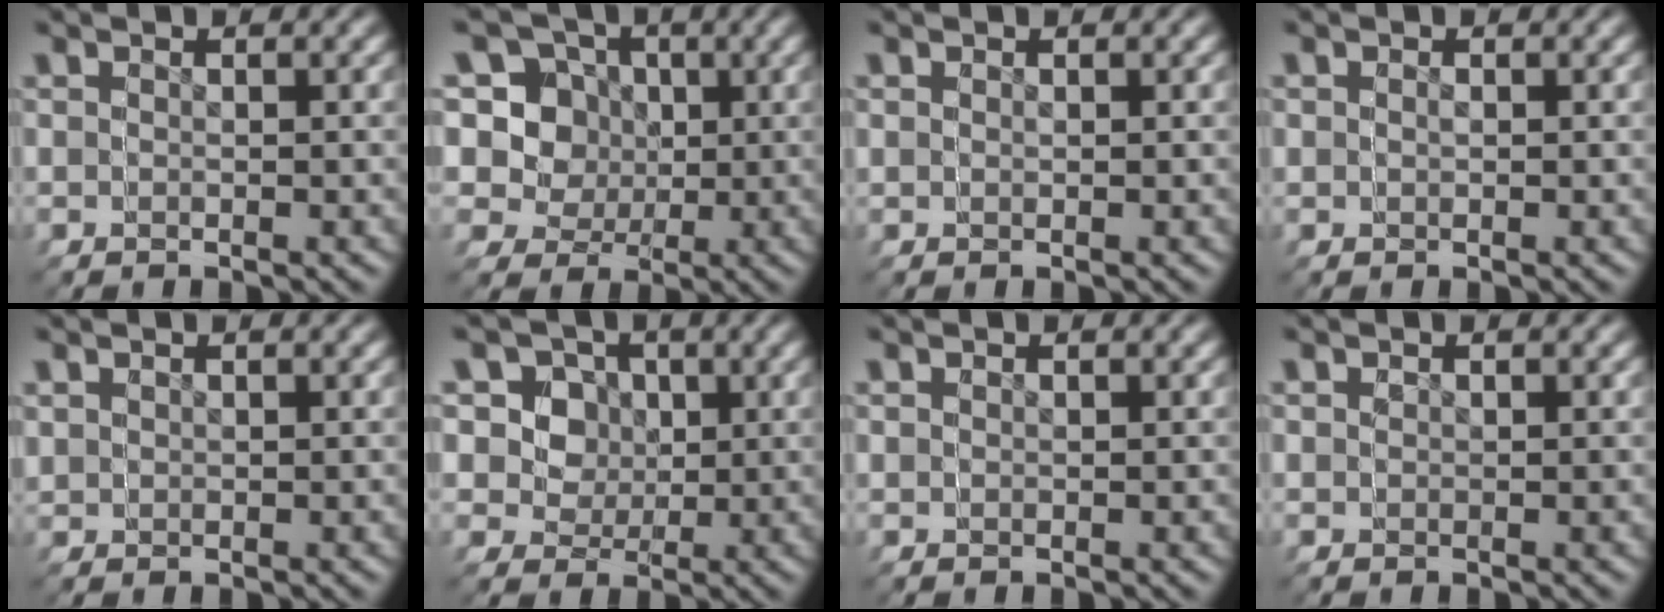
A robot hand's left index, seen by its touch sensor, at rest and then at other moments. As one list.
[{"total": 10.0, "force": [0.6, 8.8, 4.5], "torque": [-0.078, -0.034, 0.018]}, {"total": 0.6, "force": [0.2, 0.6, 0.1], "torque": [0.001, 0.000, 0.004]}, {"total": 1.0, "force": [0.0, 0.9, -0.4], "torque": [0.003, -0.010, 0.006]}, {"total": 1.7, "force": [0.6, 1.5, 0.5], "torque": [-0.005, -0.001, 0.013]}, {"total": 11.6, "force": [1.2, 10.4, 4.9], "torque": [-0.073, -0.027, 0.023]}, {"total": 0.7, "force": [0.3, 0.5, 0.4], "torque": [-0.004, 0.000, 0.007]}, {"total": 1.2, "force": [0.3, 0.9, 0.7], "torque": [-0.007, -0.003, 0.006]}]